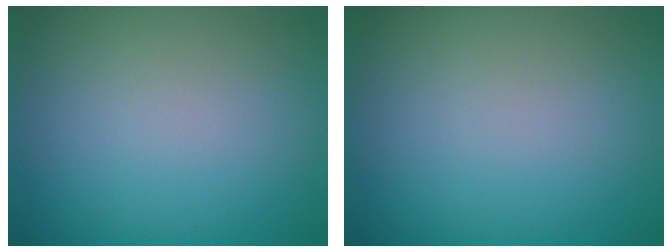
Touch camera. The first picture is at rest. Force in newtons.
{"total": 0.0}